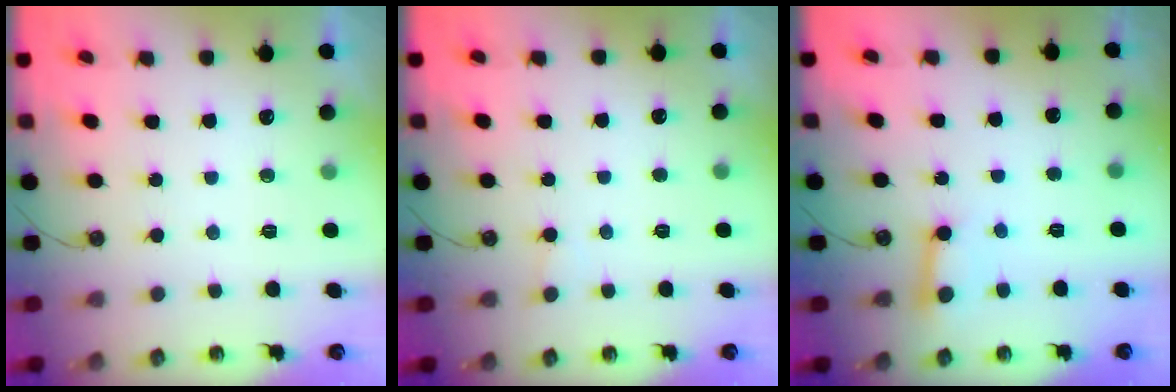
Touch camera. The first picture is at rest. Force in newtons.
{"total": 4.1, "press": 4.1, "slide": 0.4}
{"total": 5.3, "press": 5.3, "slide": 0.4}